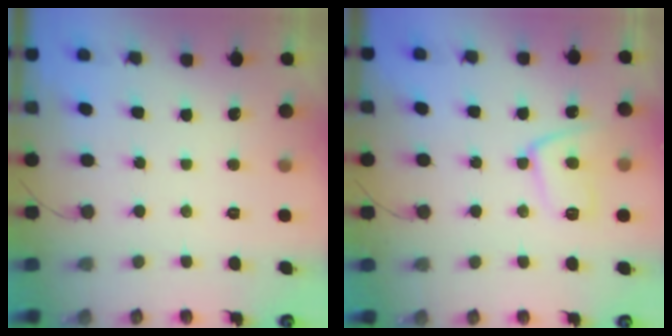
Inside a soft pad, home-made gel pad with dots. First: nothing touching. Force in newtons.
{"total": 10.3, "press": 10.3, "slide": 0.8}